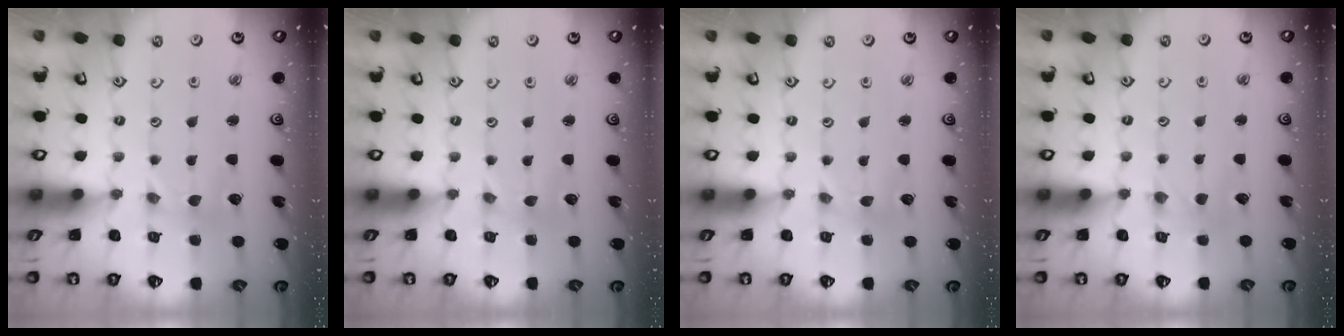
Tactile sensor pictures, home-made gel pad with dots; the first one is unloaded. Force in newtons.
{"total": 0.0}
{"total": 0.0}
{"total": 0.0}